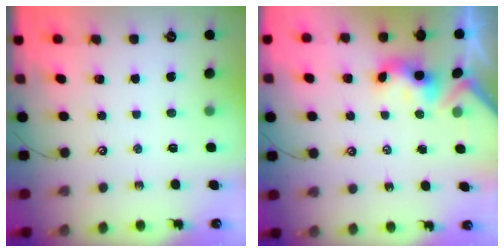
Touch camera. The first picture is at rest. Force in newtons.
{"total": 4.7, "press": 4.7, "slide": 0.2}